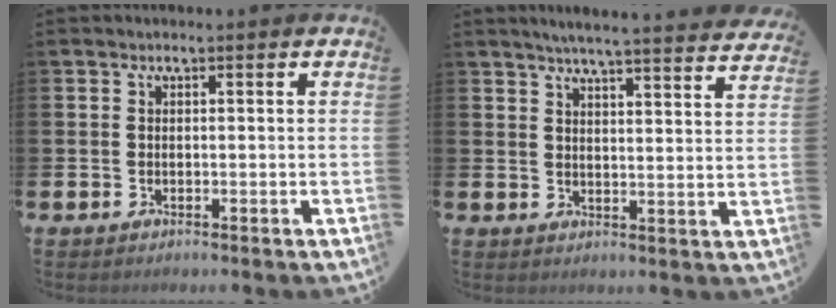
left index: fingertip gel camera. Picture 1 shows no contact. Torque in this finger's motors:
{"motor_torque": [0.69, -1.45, 0.27, 0.03]}